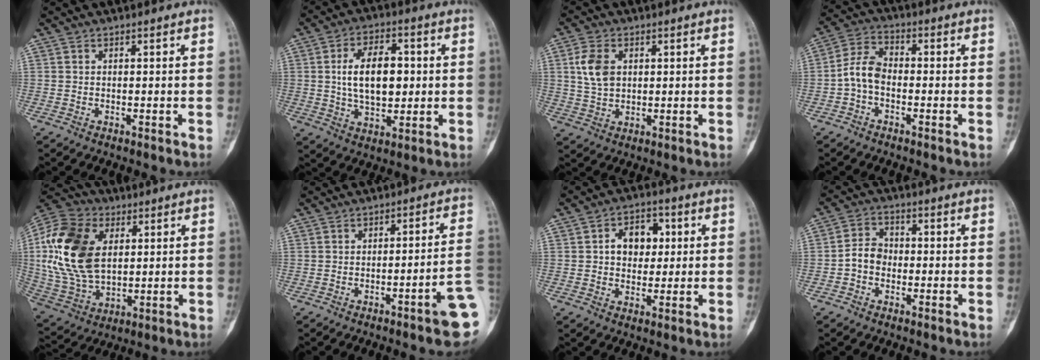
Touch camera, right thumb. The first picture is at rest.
{"total": 12.4, "force": [1.2, 7.2, 10.0], "torque": [-0.151, 0.003, 0.024]}
{"total": 6.9, "force": [1.7, 4.6, 4.8], "torque": [-0.091, -0.002, 0.036]}
{"total": 6.0, "force": [-1.6, 3.7, 4.5], "torque": [-0.084, 0.024, -0.043]}
{"total": 21.7, "force": [4.0, 13.7, 16.3], "torque": [-0.332, -0.008, 0.075]}
{"total": 8.9, "force": [-3.6, 0.6, 8.1], "torque": [-0.096, 0.028, -0.048]}
{"total": 8.0, "force": [1.4, 5.9, 5.2], "torque": [-0.042, 0.008, 0.018]}
{"total": 4.7, "force": [-1.3, 3.7, 2.6], "torque": [-0.034, 0.020, -0.034]}